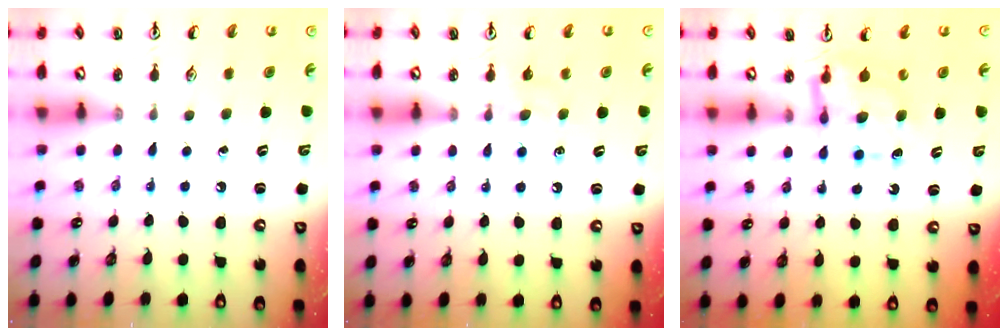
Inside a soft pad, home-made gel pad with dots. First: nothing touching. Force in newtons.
{"total": 4.8, "press": 4.7, "slide": 0.7}
{"total": 7.2, "press": 7.2, "slide": 0.2}